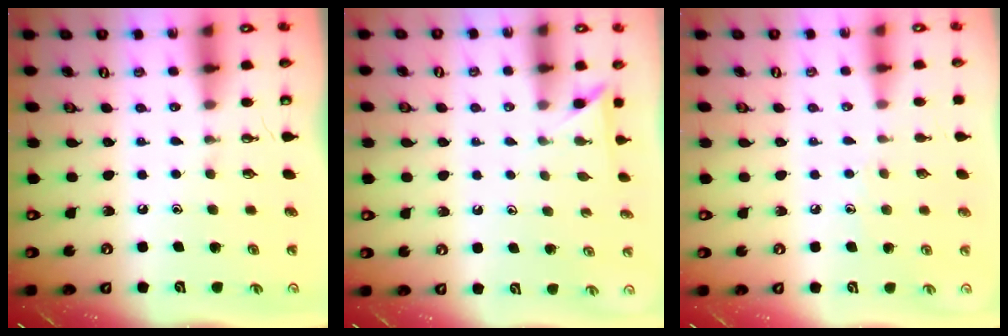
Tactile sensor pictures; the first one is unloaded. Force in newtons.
{"total": 2.3, "press": 2.3, "slide": 0.2}
{"total": 3.8, "press": 3.8, "slide": 0.4}